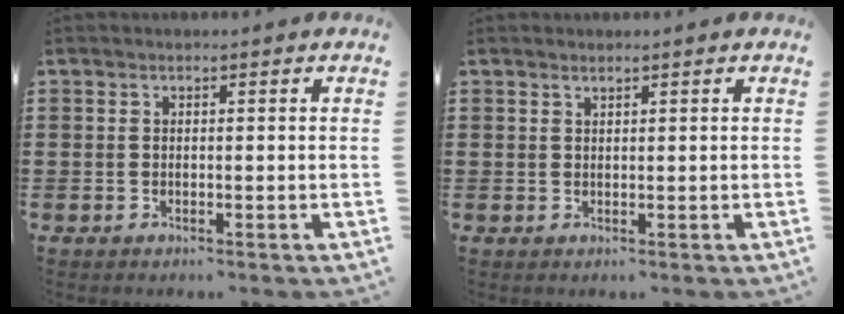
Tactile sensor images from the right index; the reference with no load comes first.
{"total": 0.7, "force": [0.7, 0.1, 0.2], "torque": [-0.005, -0.001, 0.013]}